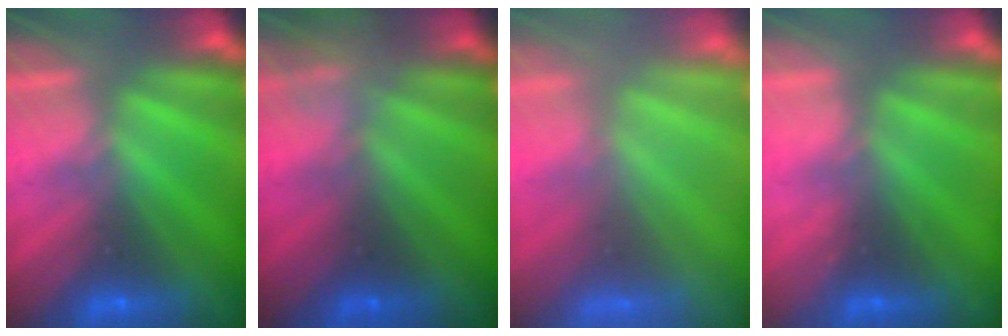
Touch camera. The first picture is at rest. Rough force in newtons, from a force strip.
{"total": 2.3}
{"total": 8.5}
{"total": 2.2}